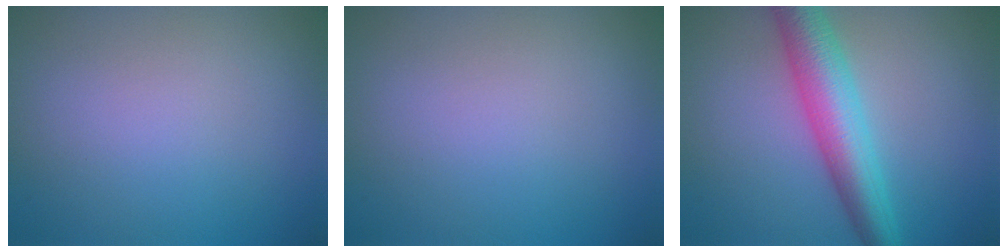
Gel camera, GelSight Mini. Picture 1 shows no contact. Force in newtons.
{"total": 0.0}
{"total": 6.4, "press": 6.4, "slide": 0.1}